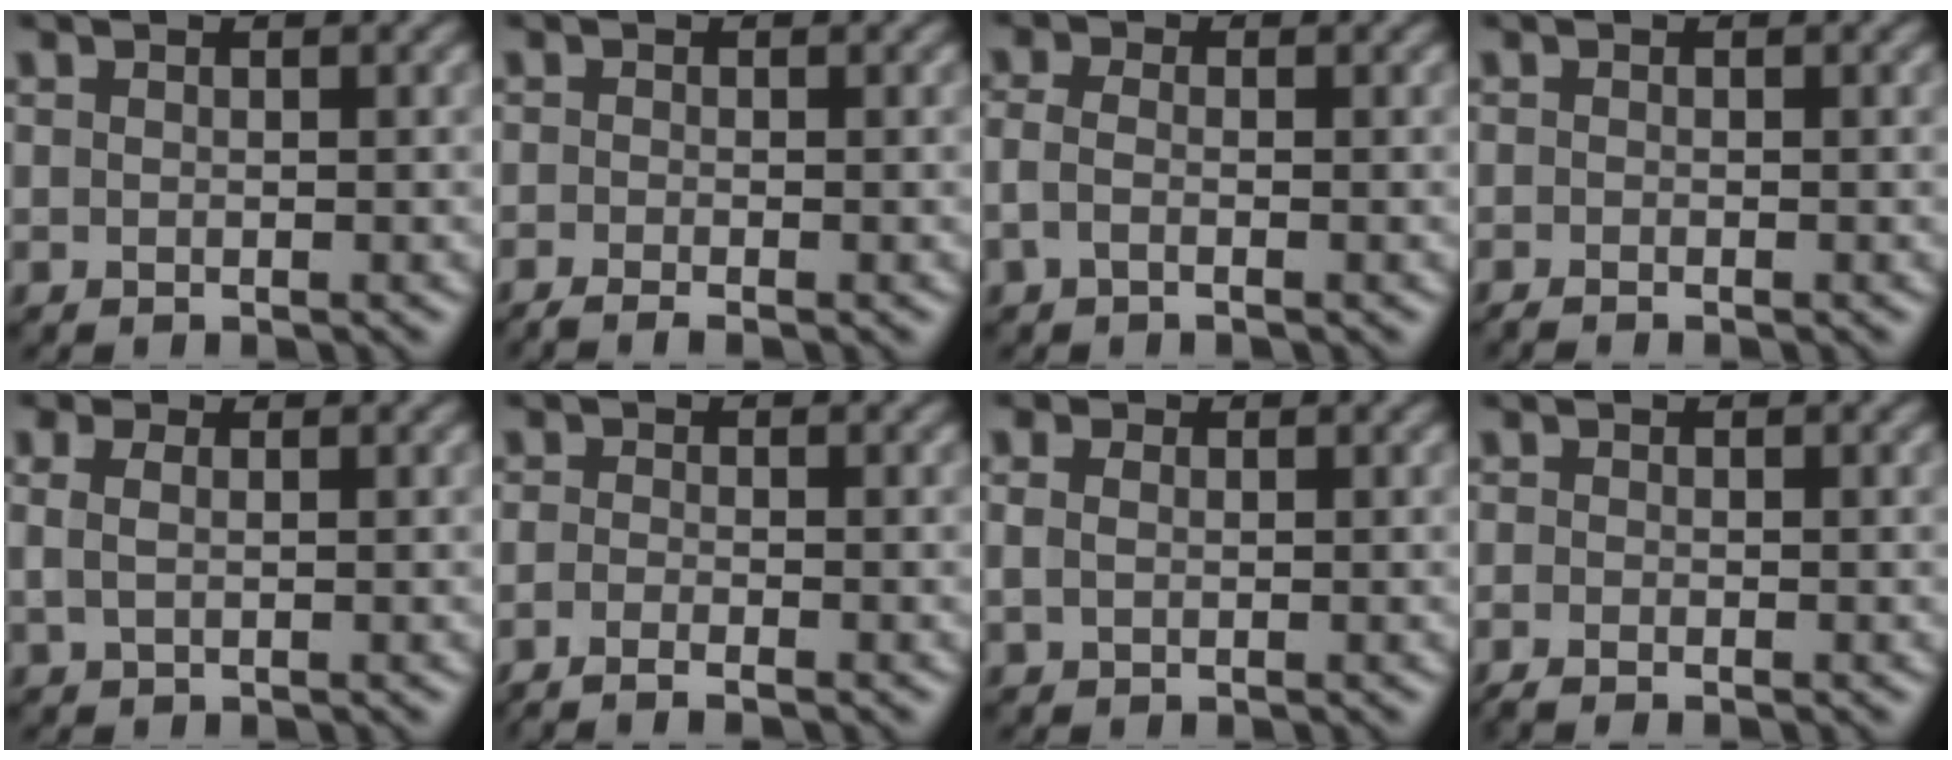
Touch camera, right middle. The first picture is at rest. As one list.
[{"total": 2.1, "force": [-1.4, 0.3, 1.5], "torque": [-0.025, -0.008, -0.035]}, {"total": 1.6, "force": [-0.6, 0.8, 1.3], "torque": [-0.032, -0.001, -0.019]}, {"total": 1.0, "force": [-0.8, 0.1, 0.6], "torque": [-0.008, -0.007, -0.017]}, {"total": 2.4, "force": [0.9, 1.5, 1.7], "torque": [-0.039, 0.000, 0.005]}, {"total": 2.4, "force": [-1.4, 0.7, 1.8], "torque": [-0.035, -0.011, -0.031]}, {"total": 1.6, "force": [0.4, 1.2, 1.0], "torque": [-0.026, 0.005, 0.006]}, {"total": 1.3, "force": [-0.9, 0.2, 0.9], "torque": [-0.018, -0.008, -0.021]}]